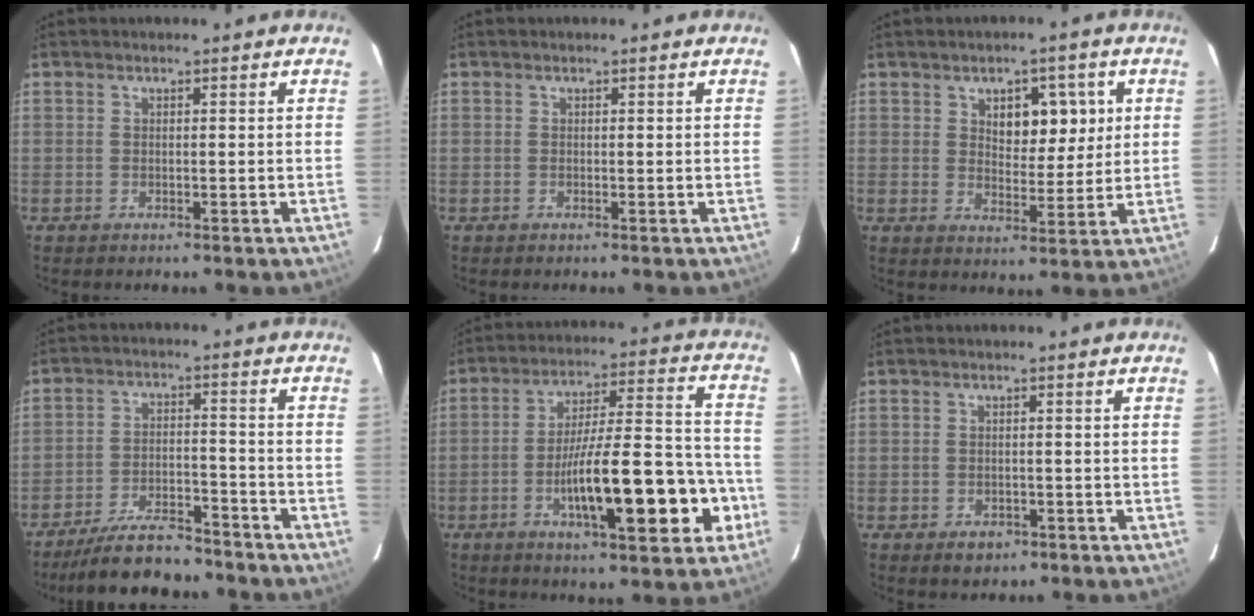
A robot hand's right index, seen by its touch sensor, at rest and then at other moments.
{"total": 0.0}
{"total": 7.0, "force": [2.5, 3.8, 5.2], "torque": [-0.067, 0.008, 0.042]}
{"total": 9.8, "force": [-8.8, 2.3, 3.6], "torque": [-0.063, -0.003, -0.153]}
{"total": 18.4, "force": [-6.1, 3.8, 16.9], "torque": [-0.259, 0.021, -0.085]}
{"total": 2.2, "force": [-1.2, 1.6, 0.9], "torque": [-0.010, 0.001, -0.009]}